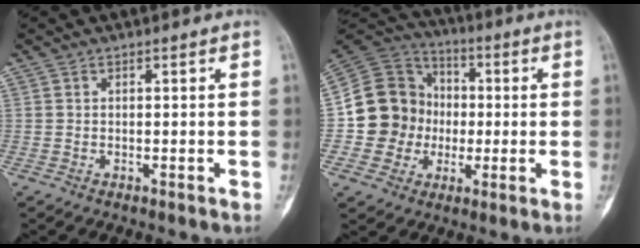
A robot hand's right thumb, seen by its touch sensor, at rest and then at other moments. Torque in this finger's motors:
{"motor_torque": [0.39, 0.81, 0.26, -0.46, 0.25]}